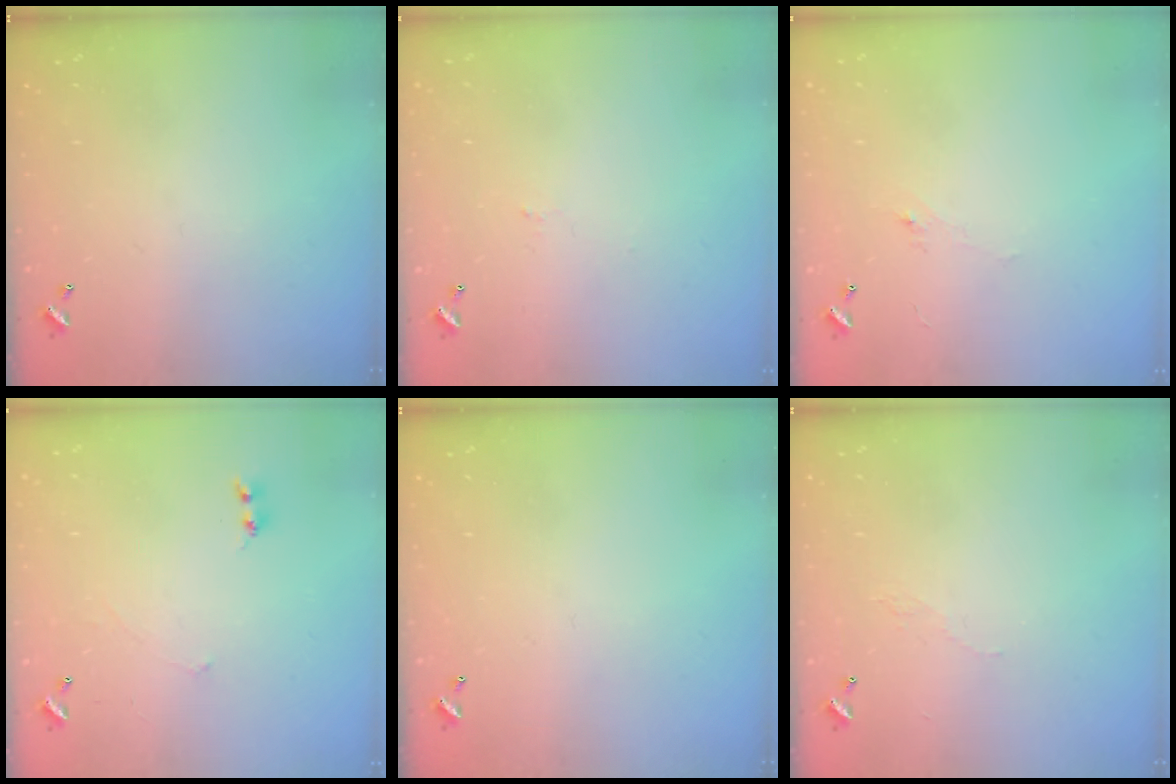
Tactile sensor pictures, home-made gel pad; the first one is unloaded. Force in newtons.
{"total": 1.7, "press": 1.6, "slide": 0.3}
{"total": 1.2, "press": 0.8, "slide": 0.8}
{"total": 1.6, "press": 1.5, "slide": 0.5}
{"total": 0.0}
{"total": 2.9, "press": 2.9, "slide": 0.5}